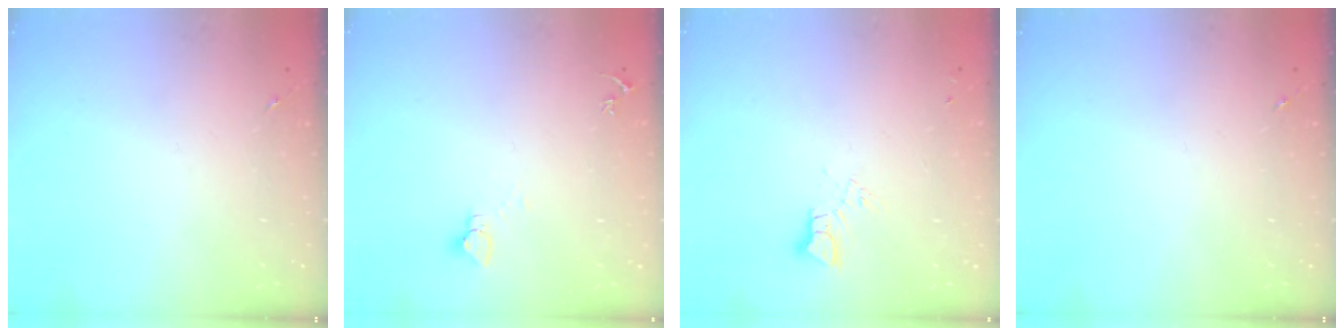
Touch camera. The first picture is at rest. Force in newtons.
{"total": 2.7, "press": 2.7, "slide": 0.1}
{"total": 3.4, "press": 3.4, "slide": 0.2}
{"total": 0.0}